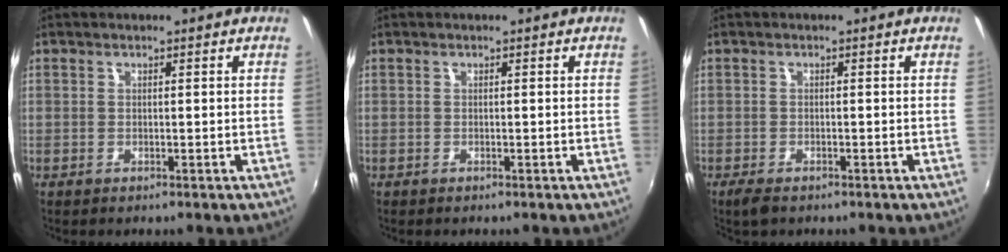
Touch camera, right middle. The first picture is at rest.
{"total": 0.0}
{"total": 2.6, "force": [-1.9, 1.0, 1.4], "torque": [-0.033, -0.008, -0.035]}